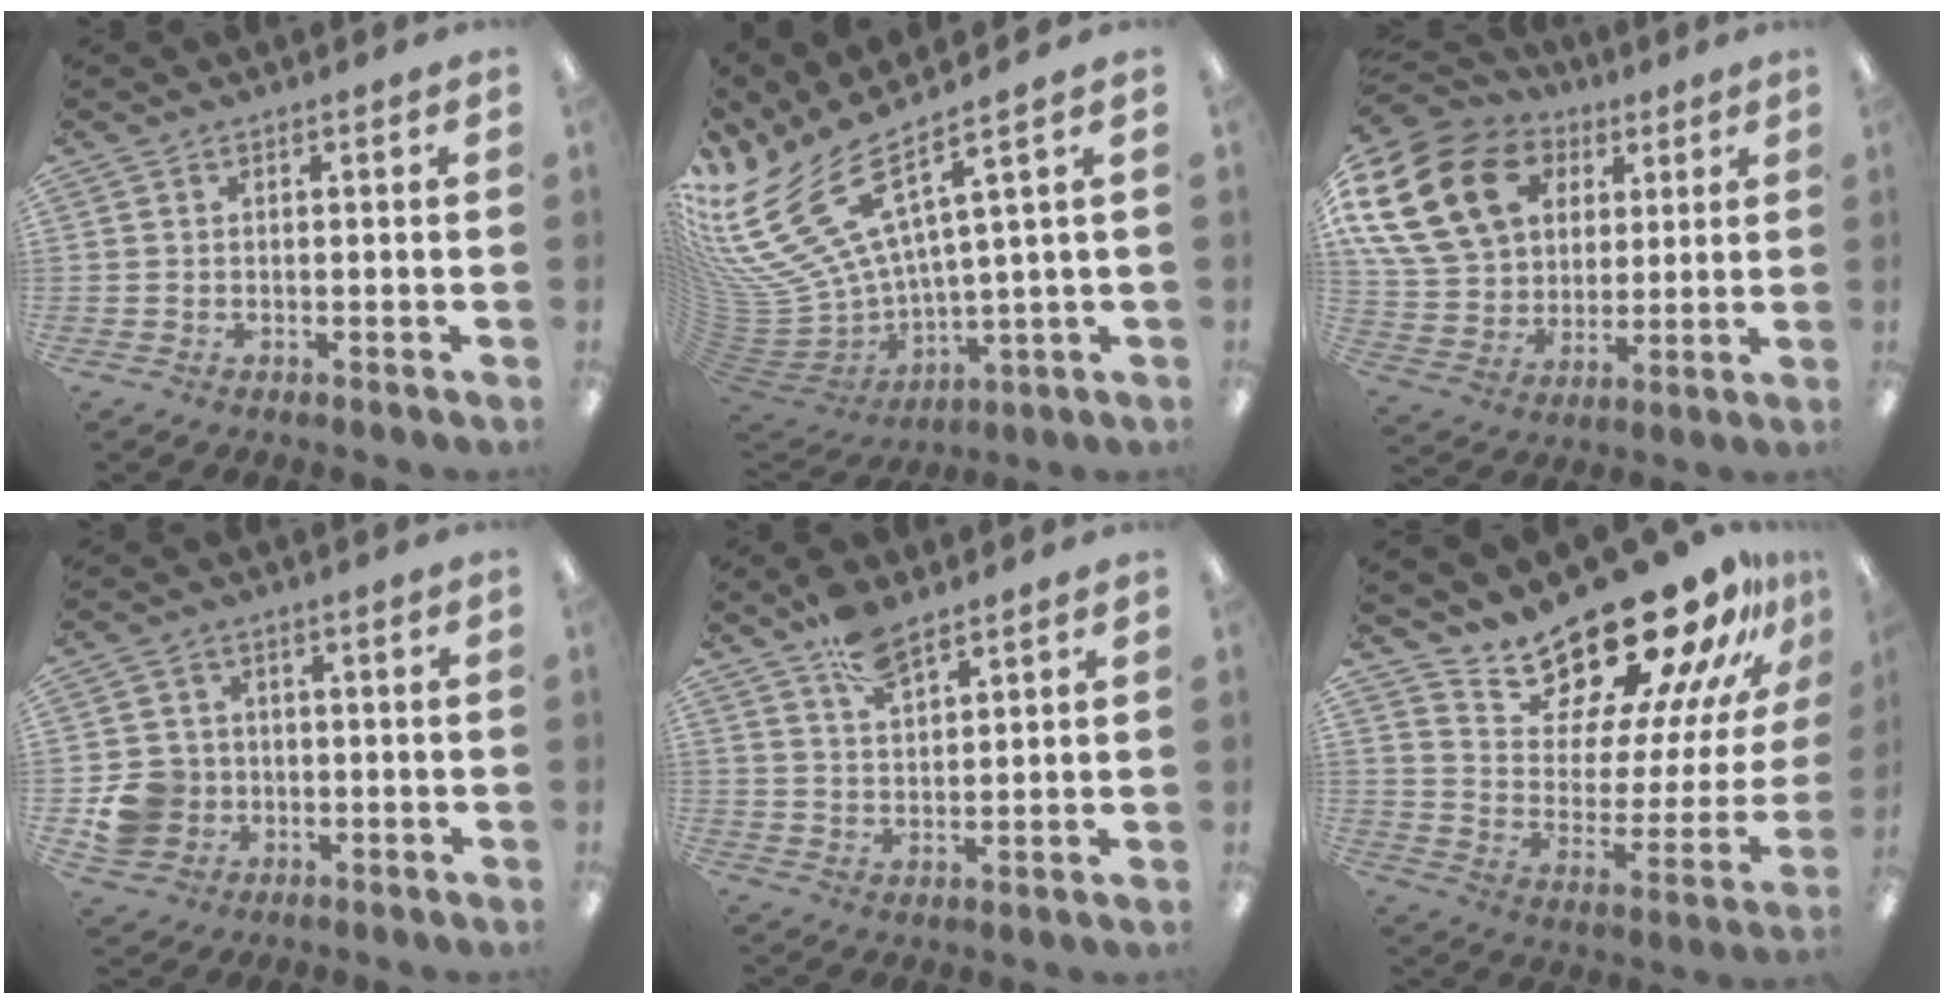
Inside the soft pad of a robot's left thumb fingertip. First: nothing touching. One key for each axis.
{"total": 18.4, "fx": 10.0, "fy": 8.3, "fz": 13.1, "tx": -0.299, "ty": -0.082, "tz": 0.179}
{"total": 22.2, "fx": 8.7, "fy": 16.5, "fz": 12.0, "tx": -0.252, "ty": -0.018, "tz": 0.165}
{"total": 8.8, "fx": -1.9, "fy": 8.2, "fz": 2.7, "tx": -0.062, "ty": 0.016, "tz": -0.026}
{"total": 7.5, "fx": 5.5, "fy": 3.2, "fz": 4.1, "tx": -0.070, "ty": -0.029, "tz": 0.098}
{"total": 23.0, "fx": 20.5, "fy": 7.3, "fz": 7.5, "tx": -0.099, "ty": -0.175, "tz": 0.354}